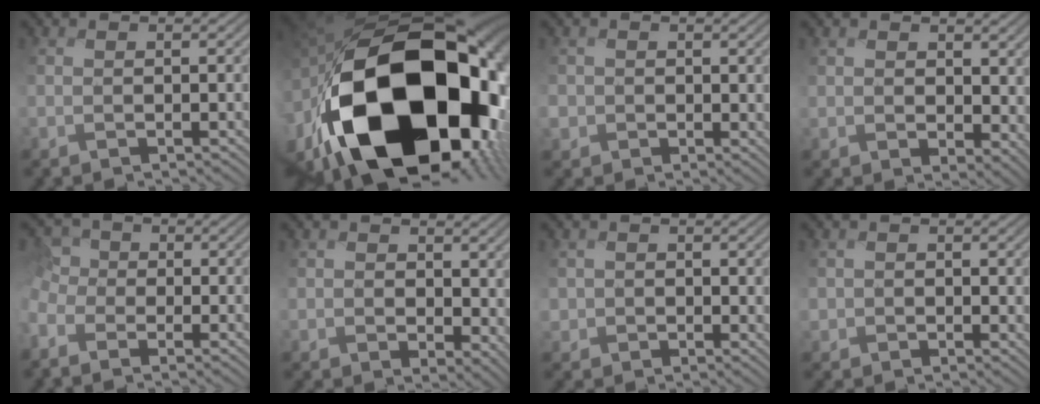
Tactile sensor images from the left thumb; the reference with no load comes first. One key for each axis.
{"total": 22.9, "fx": -6.1, "fy": 12.7, "fz": 18.0, "tx": -0.370, "ty": -0.064, "tz": -0.070}
{"total": 1.8, "fx": 0.1, "fy": 1.7, "fz": -0.3, "tx": -0.004, "ty": -0.001, "tz": -0.012}
{"total": 4.1, "fx": 1.8, "fy": 2.8, "fz": 2.4, "tx": -0.072, "ty": -0.010, "tz": 0.030}
{"total": 4.7, "fx": -2.1, "fy": 3.7, "fz": 2.0, "tx": -0.065, "ty": 0.008, "tz": -0.062}
{"total": 4.8, "fx": 1.9, "fy": 3.3, "fz": 2.8, "tx": -0.083, "ty": -0.013, "tz": 0.034}
{"total": 1.4, "fx": 0.8, "fy": 1.1, "fz": -0.4, "tx": 0.000, "ty": 0.001, "tz": 0.006}
{"total": 1.2, "fx": 0.8, "fy": 0.8, "fz": -0.5, "tx": 0.002, "ty": 0.000, "tz": 0.007}